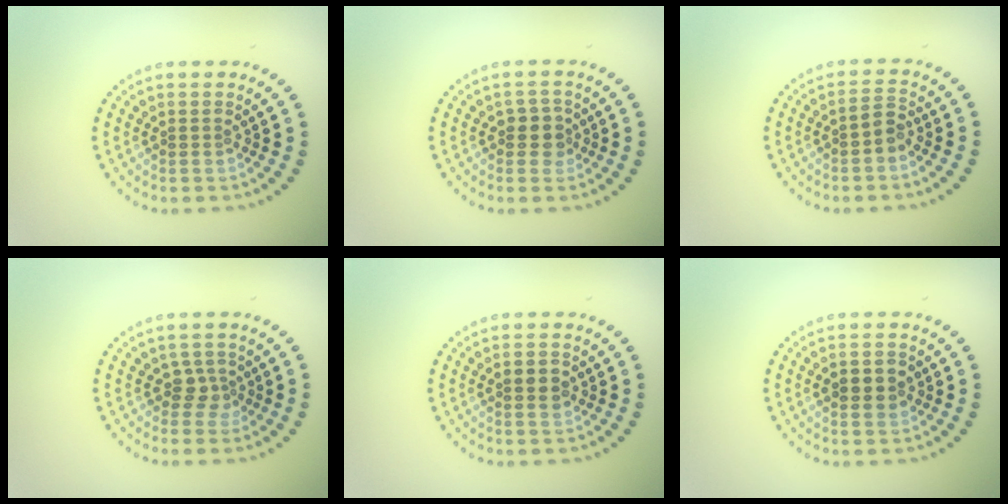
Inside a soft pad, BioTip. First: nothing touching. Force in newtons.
{"total": 2.0, "press": 1.8, "slide": 0.9}
{"total": 1.7, "press": 1.5, "slide": 0.8}
{"total": 1.8, "press": 1.3, "slide": 1.2}
{"total": 2.4, "press": 2.3, "slide": 0.2}
{"total": 2.3, "press": 2.2, "slide": 0.1}